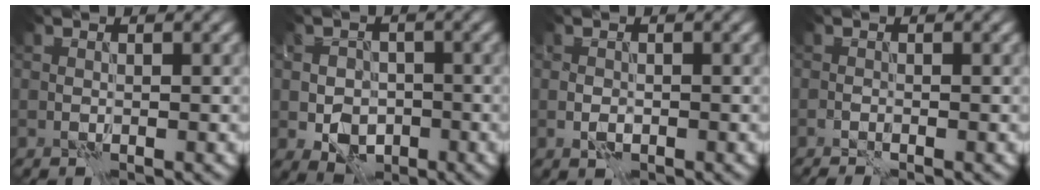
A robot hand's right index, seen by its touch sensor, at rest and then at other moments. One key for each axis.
{"total": 4.2, "fx": -1.3, "fy": 3.2, "fz": 2.4, "tx": -0.033, "ty": -0.002, "tz": -0.022}
{"total": 1.0, "fx": -0.4, "fy": 0.7, "fz": 0.6, "tx": -0.011, "ty": 0.000, "tz": -0.006}
{"total": 0.9, "fx": -0.8, "fy": -0.1, "fz": 0.3, "tx": -0.008, "ty": 0.001, "tz": -0.018}